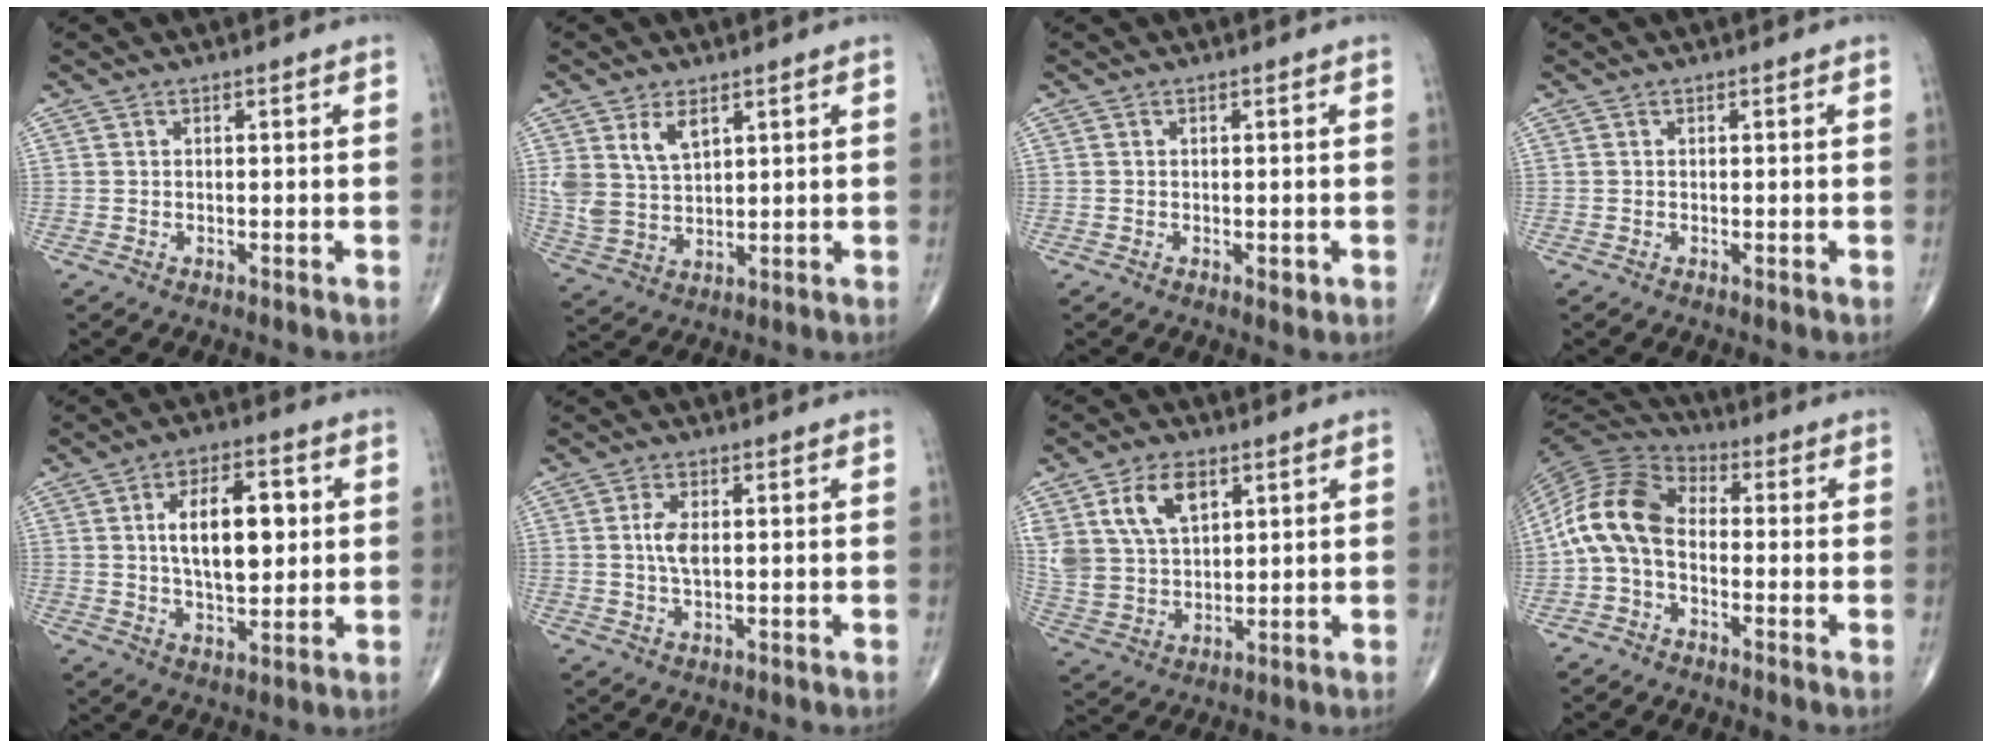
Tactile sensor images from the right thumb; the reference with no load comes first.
{"total": 7.2, "force": [3.6, 4.1, 4.7], "torque": [-0.085, -0.016, 0.081]}
{"total": 1.4, "force": [-0.3, 0.7, 1.1], "torque": [-0.011, -0.003, -0.003]}
{"total": 0.0}
{"total": 13.1, "force": [2.2, 6.4, 11.2], "torque": [-0.159, -0.003, 0.037]}
{"total": 3.9, "force": [0.5, 1.7, 3.5], "torque": [-0.073, -0.002, 0.008]}
{"total": 12.0, "force": [5.4, 7.4, 7.7], "torque": [-0.135, -0.016, 0.115]}
{"total": 11.7, "force": [-1.6, 7.6, 8.8], "torque": [-0.169, 0.038, -0.048]}